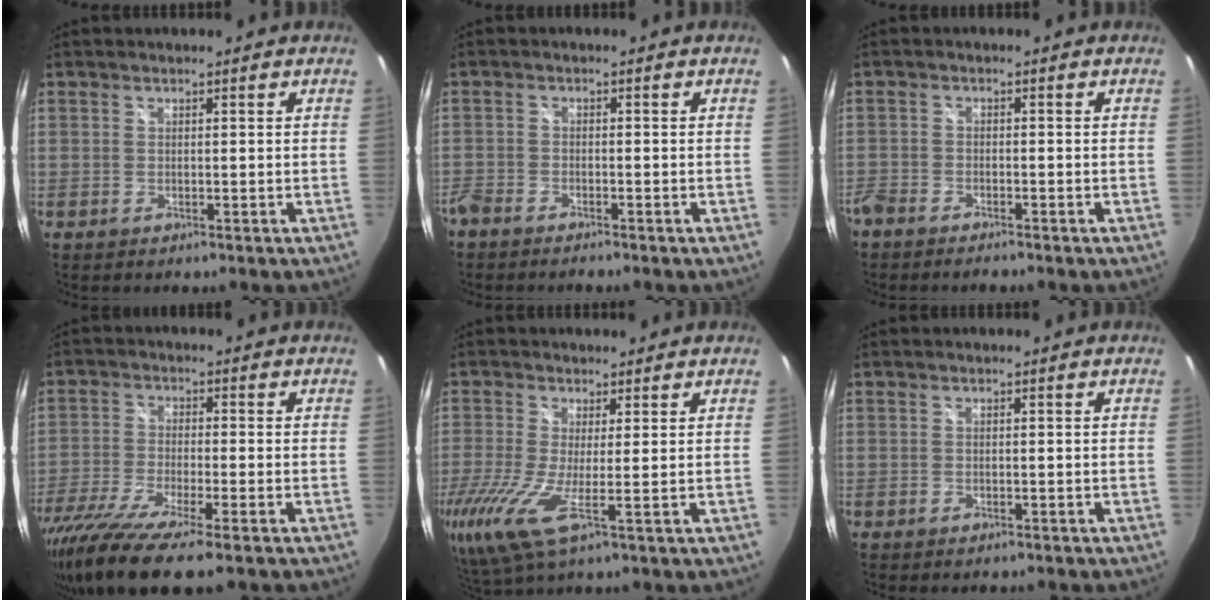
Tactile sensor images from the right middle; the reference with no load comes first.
{"total": 4.2, "force": [-3.7, 1.3, 1.4], "torque": [-0.048, -0.014, -0.072]}
{"total": 4.6, "force": [-4.1, 1.5, 1.5], "torque": [-0.053, -0.014, -0.077]}
{"total": 13.7, "force": [-10.2, 1.1, 9.1], "torque": [-0.195, -0.054, -0.185]}
{"total": 9.6, "force": [-2.7, 1.4, 9.1], "torque": [-0.206, -0.032, -0.055]}
{"total": 1.8, "force": [-1.6, 0.5, 0.7], "torque": [-0.015, -0.010, -0.022]}